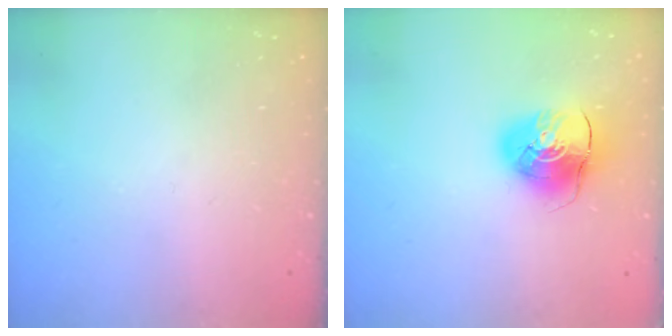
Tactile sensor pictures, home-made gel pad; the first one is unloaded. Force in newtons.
{"total": 8.9, "press": 8.9, "slide": 1.2}